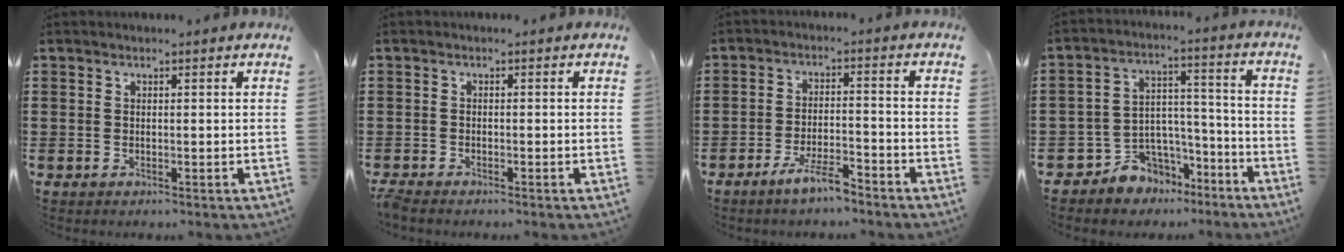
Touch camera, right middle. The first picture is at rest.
{"total": 1.2, "force": [-1.1, 0.1, 0.4], "torque": [-0.017, -0.007, -0.022]}
{"total": 5.4, "force": [-4.3, 0.9, 3.1], "torque": [-0.070, -0.002, -0.083]}
{"total": 6.3, "force": [-5.1, 3.6, -0.2], "torque": [-0.012, 0.010, -0.102]}